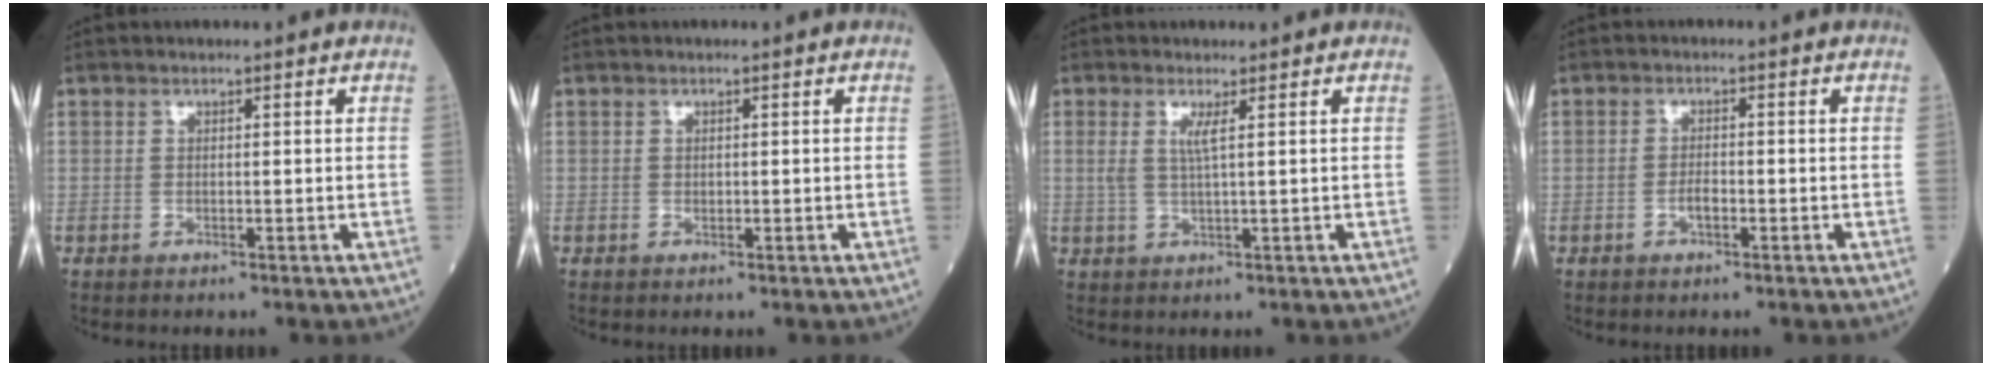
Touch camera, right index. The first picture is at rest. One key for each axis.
{"total": 0.0}
{"total": 2.2, "fx": 0.7, "fy": -0.2, "fz": 2.1, "tx": -0.048, "ty": 0.001, "tz": 0.015}
{"total": 1.7, "fx": -0.8, "fy": 0.6, "fz": 1.4, "tx": -0.028, "ty": 0.002, "tz": -0.015}